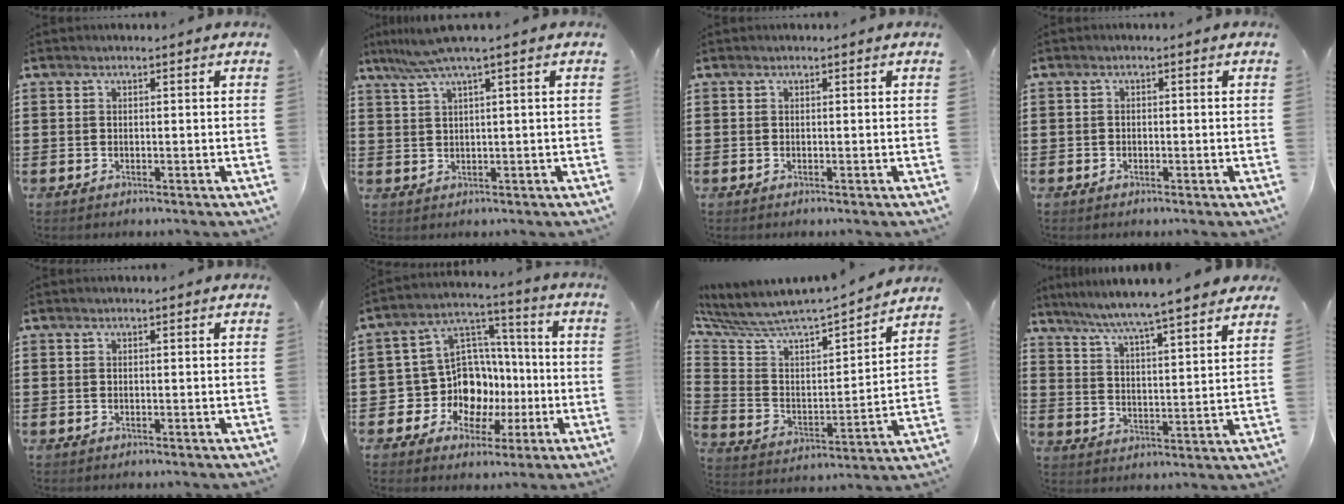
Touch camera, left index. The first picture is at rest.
{"total": 4.3, "force": [2.2, -0.6, 3.6], "torque": [-0.081, -0.007, 0.037]}
{"total": 0.0}
{"total": 0.6, "force": [-0.3, 0.5, 0.2], "torque": [-0.005, 0.001, -0.008]}
{"total": 0.0}
{"total": 11.6, "force": [-2.2, 10.6, 4.1], "torque": [-0.117, -0.003, -0.029]}
{"total": 5.4, "force": [5.1, 0.7, 1.6], "torque": [-0.063, -0.059, 0.078]}
{"total": 5.7, "force": [5.2, -1.0, 2.1], "torque": [-0.066, -0.040, 0.083]}